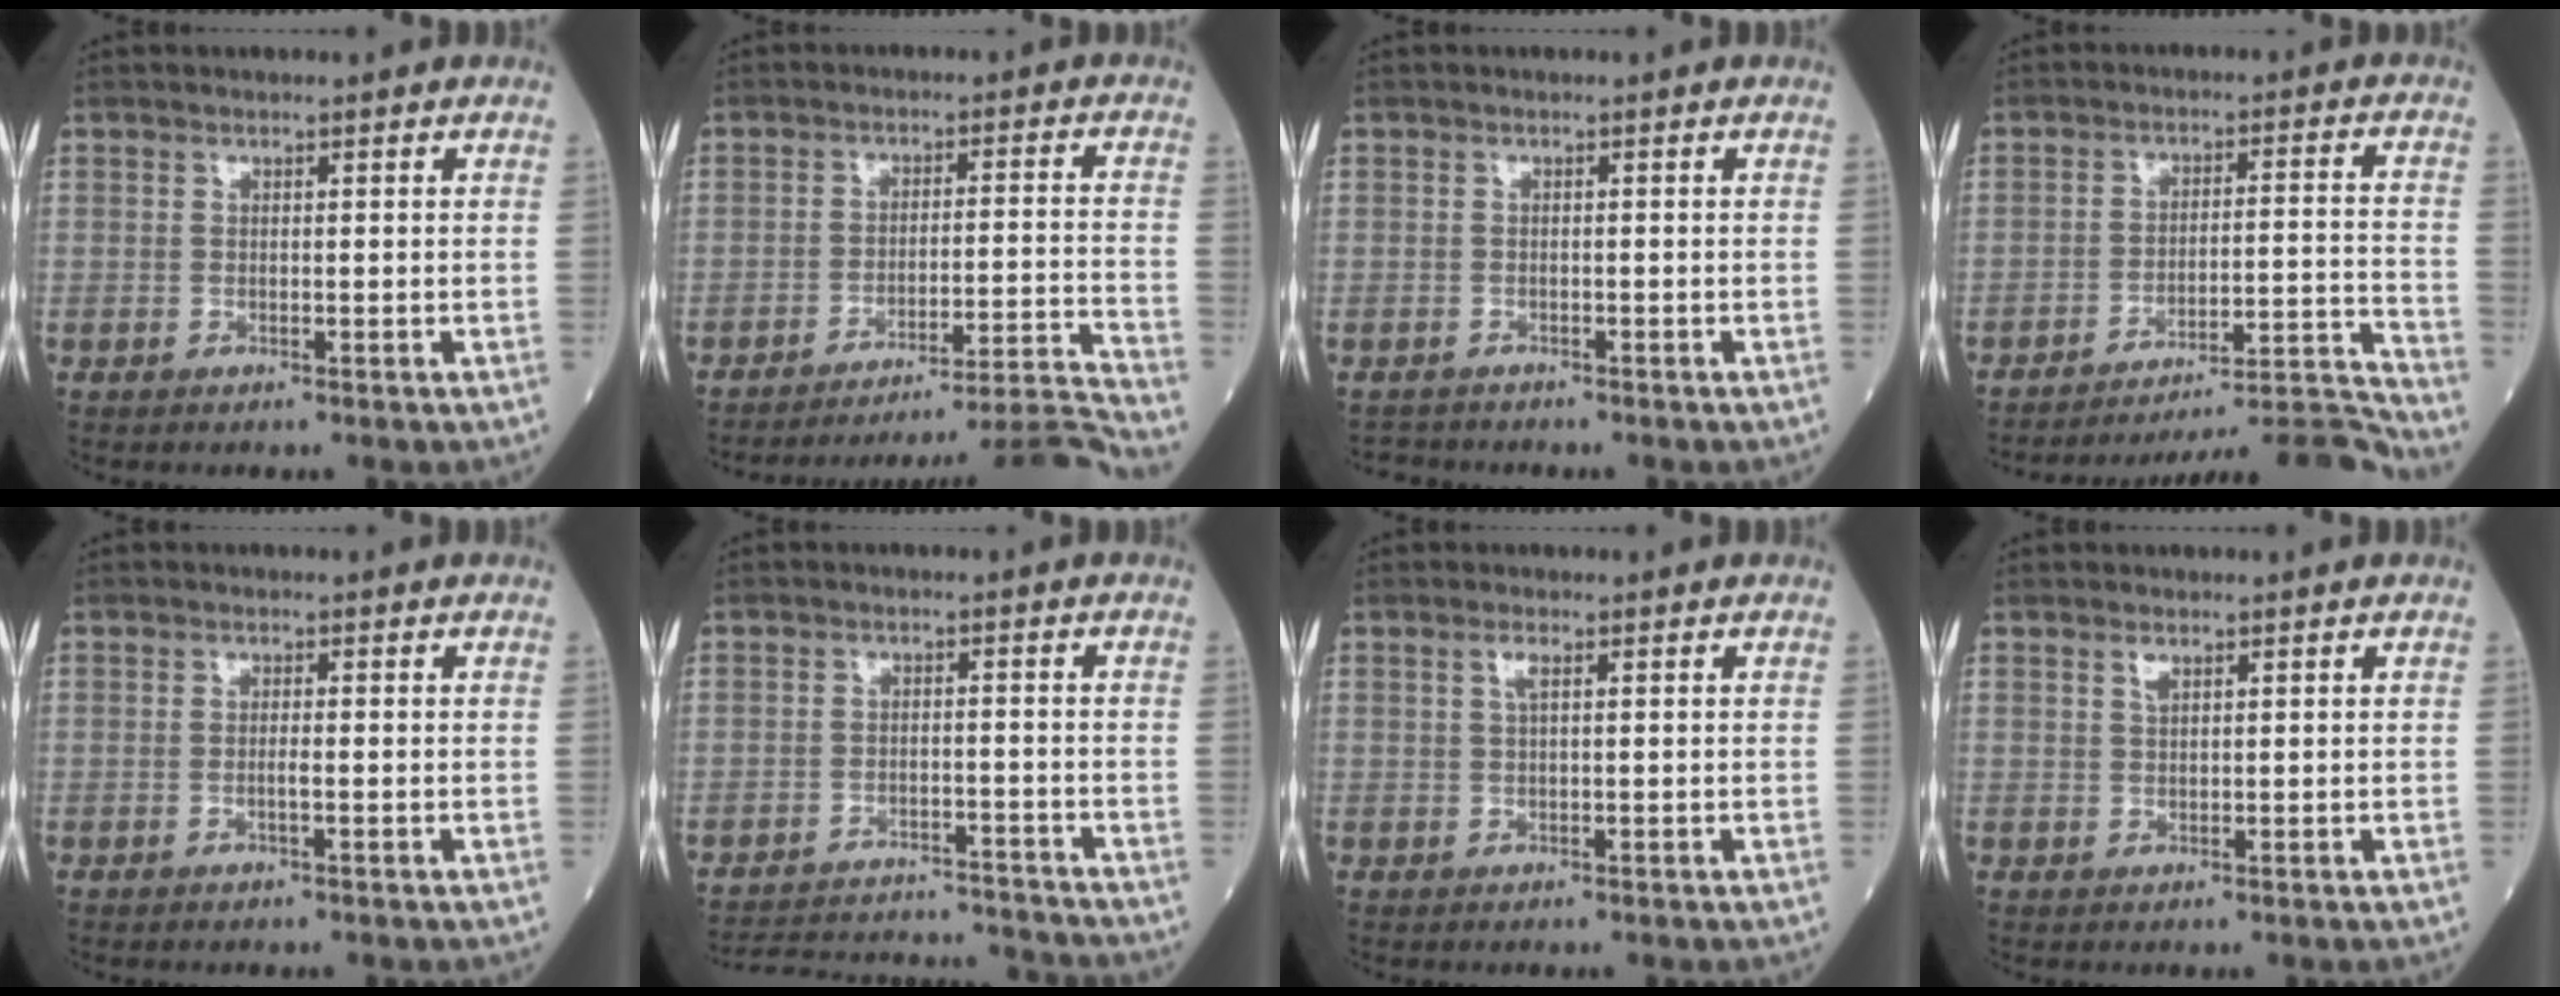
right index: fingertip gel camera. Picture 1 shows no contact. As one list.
[{"total": 19.2, "force": [-18.4, -4.3, 3.2], "torque": [-0.010, -0.009, -0.250]}, {"total": 1.6, "force": [-1.3, 0.5, -0.7], "torque": [0.000, -0.004, -0.024]}, {"total": 17.0, "force": [-16.6, -2.8, 2.4], "torque": [-0.010, 0.021, -0.231]}, {"total": 1.2, "force": [-0.4, 0.0, 1.2], "torque": [-0.023, 0.000, -0.009]}, {"total": 14.5, "force": [-14.2, 1.7, 2.6], "torque": [-0.046, 0.013, -0.196]}, {"total": 1.4, "force": [0.6, 0.3, 1.3], "torque": [-0.029, 0.004, 0.010]}, {"total": 1.1, "force": [0.7, 0.4, 0.8], "torque": [-0.015, 0.001, 0.015]}]